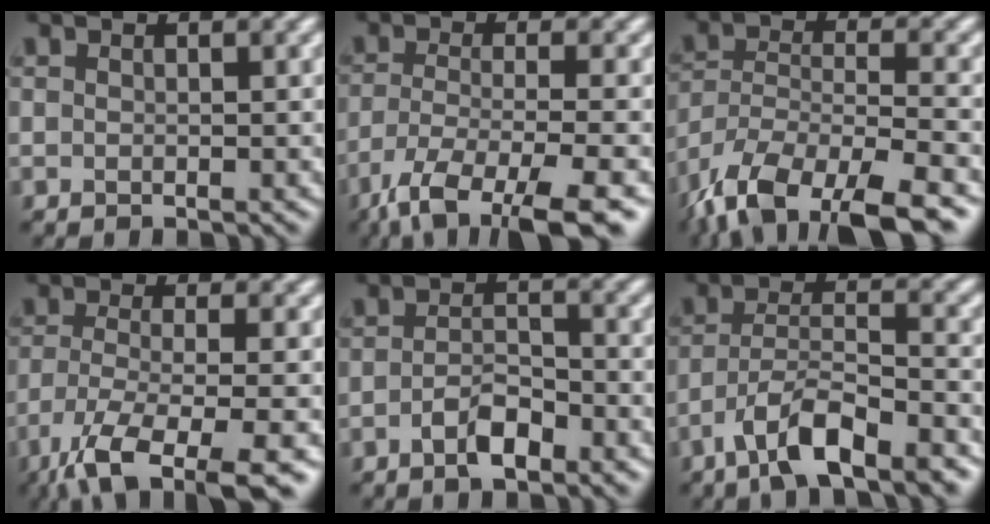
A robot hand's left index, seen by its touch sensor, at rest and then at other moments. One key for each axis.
{"total": 9.3, "fx": -6.4, "fy": 2.3, "fz": 6.4, "tx": -0.117, "ty": -0.012, "tz": -0.114}
{"total": 13.2, "fx": -9.7, "fy": 5.0, "fz": 7.5, "tx": -0.141, "ty": -0.022, "tz": -0.160}
{"total": 8.5, "fx": -5.4, "fy": 2.2, "fz": 6.1, "tx": -0.106, "ty": -0.011, "tz": -0.102}
{"total": 3.1, "fx": -1.8, "fy": 1.3, "fz": 2.2, "tx": -0.041, "ty": 0.004, "tz": -0.035}
{"total": 7.2, "fx": -4.8, "fy": 2.0, "fz": 4.9, "tx": -0.089, "ty": 0.005, "tz": -0.089}